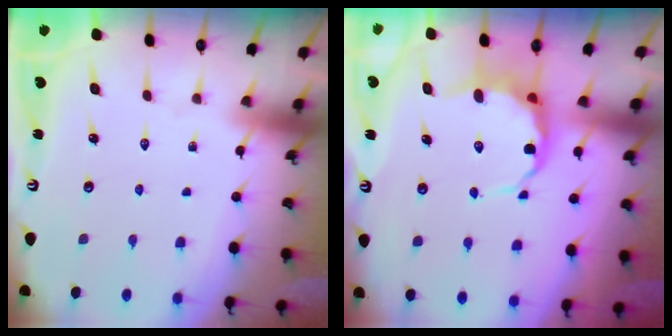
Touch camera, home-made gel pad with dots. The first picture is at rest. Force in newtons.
{"total": 7.0, "press": 6.7, "slide": 2.0}